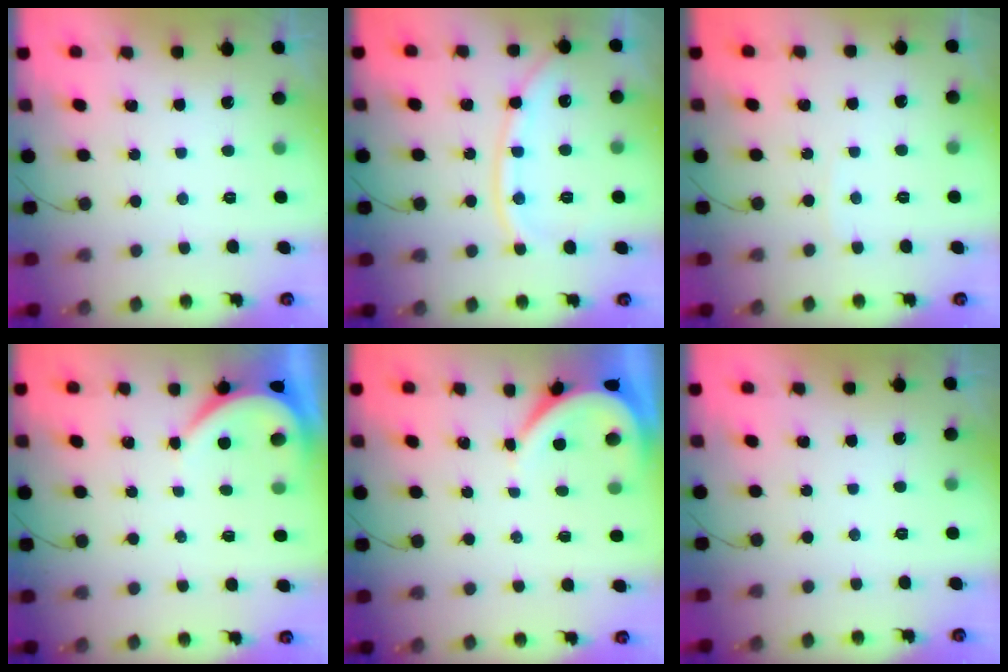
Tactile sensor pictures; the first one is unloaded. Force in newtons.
{"total": 12.1, "press": 12.0, "slide": 1.6}
{"total": 2.2, "press": 2.2, "slide": 0.2}
{"total": 4.0, "press": 3.9, "slide": 0.5}
{"total": 3.9, "press": 3.9, "slide": 0.5}
{"total": 0.0}